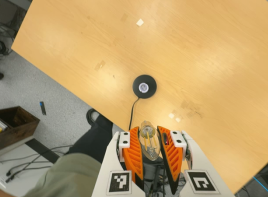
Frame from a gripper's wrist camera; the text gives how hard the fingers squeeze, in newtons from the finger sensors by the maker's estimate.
{"total": 21.6, "left": 24.2, "right": 19.1}